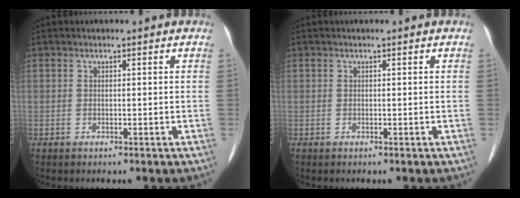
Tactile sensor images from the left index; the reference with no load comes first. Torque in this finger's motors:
{"motor_torque": [0.00, 0.00, 0.02, 0.00]}